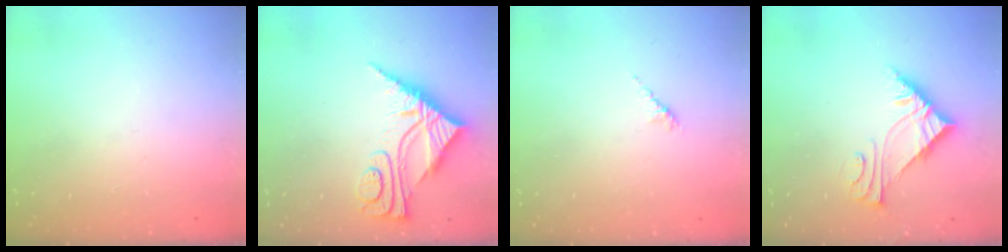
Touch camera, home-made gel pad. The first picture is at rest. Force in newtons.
{"total": 8.8, "press": 8.8, "slide": 0.7}
{"total": 2.6, "press": 2.4, "slide": 0.7}
{"total": 6.5, "press": 6.5, "slide": 0.7}